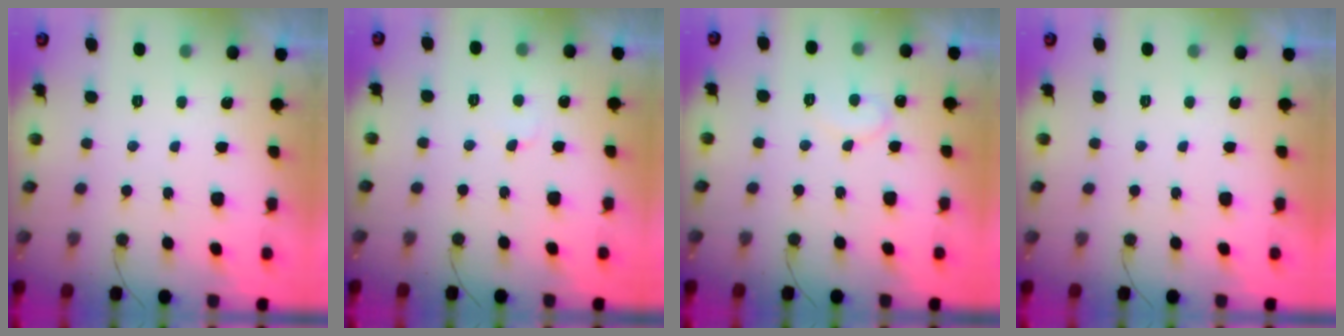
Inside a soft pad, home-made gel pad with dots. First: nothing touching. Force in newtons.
{"total": 2.7, "press": 2.7, "slide": 0.2}
{"total": 7.5, "press": 7.5, "slide": 0.4}
{"total": 2.0, "press": 2.0, "slide": 0.1}